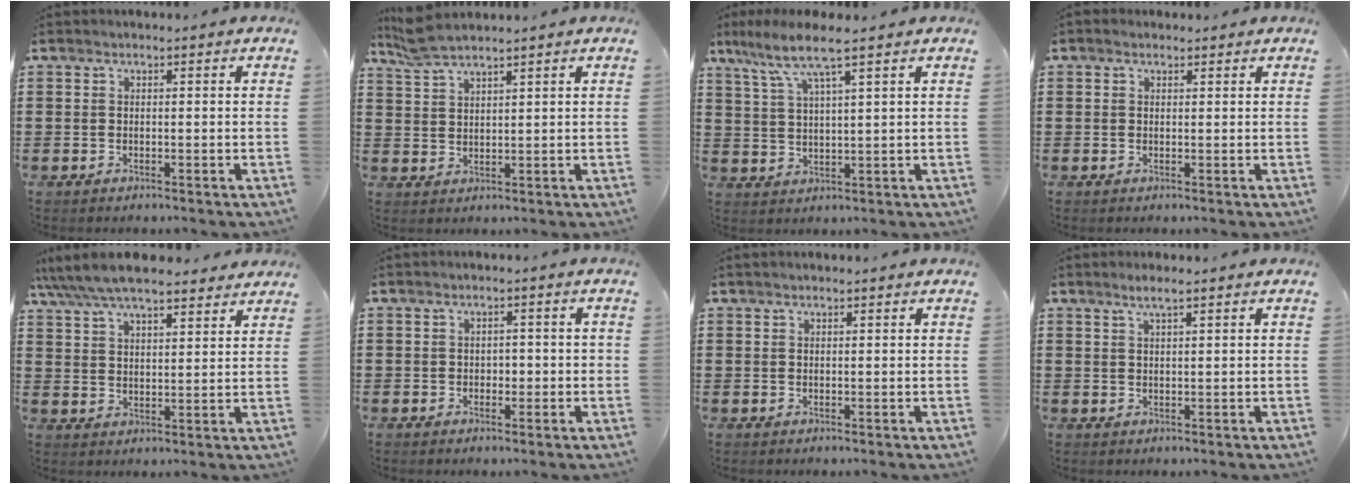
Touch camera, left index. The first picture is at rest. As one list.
[{"total": 4.0, "force": [3.5, 0.4, 1.9], "torque": [-0.047, -0.004, 0.067]}, {"total": 6.9, "force": [4.8, 0.4, 5.0], "torque": [-0.114, -0.015, 0.079]}, {"total": 0.6, "force": [0.4, 0.5, 0.2], "torque": [-0.005, 0.005, 0.008]}, {"total": 7.1, "force": [6.5, 1.6, 2.5], "torque": [-0.071, -0.018, 0.118]}, {"total": 1.6, "force": [-0.2, 1.2, 1.0], "torque": [-0.021, 0.006, -0.007]}, {"total": 0.8, "force": [0.6, 0.1, 0.4], "torque": [-0.008, 0.000, 0.012]}, {"total": 2.3, "force": [1.6, 0.2, 1.7], "torque": [-0.034, 0.003, 0.028]}]